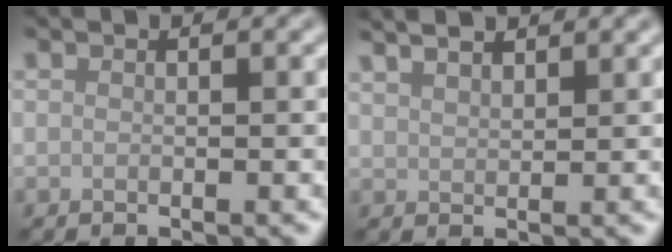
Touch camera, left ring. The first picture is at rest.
{"total": 3.5, "force": [2.8, 1.1, 1.8], "torque": [-0.017, 0.018, 0.030]}